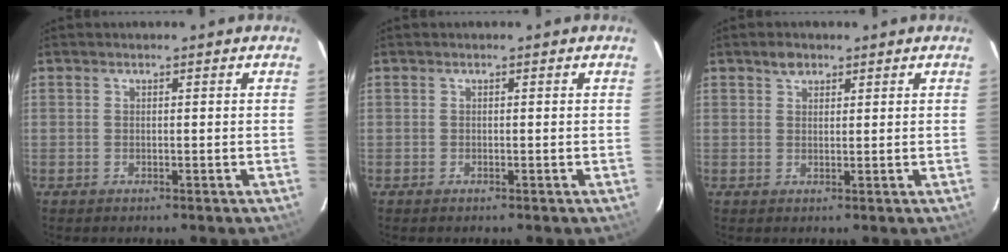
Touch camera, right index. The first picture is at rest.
{"total": 0.0}
{"total": 2.2, "force": [1.4, 1.4, 0.8], "torque": [-0.013, 0.007, 0.025]}